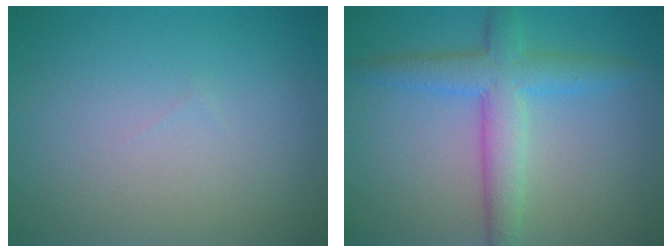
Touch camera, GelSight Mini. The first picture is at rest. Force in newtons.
{"total": 4.7, "press": 4.7, "slide": 0.1}